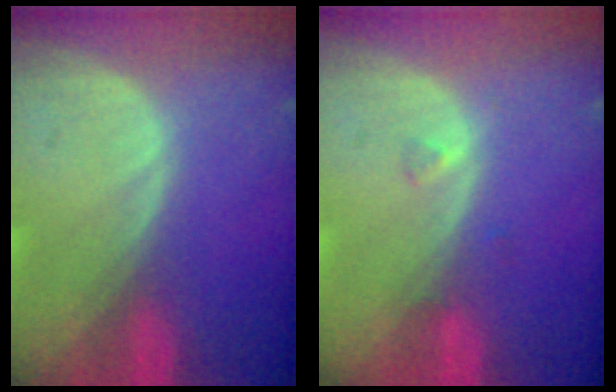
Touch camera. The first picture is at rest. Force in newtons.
{"total": 1.0, "press": 1.0, "slide": 0.2}